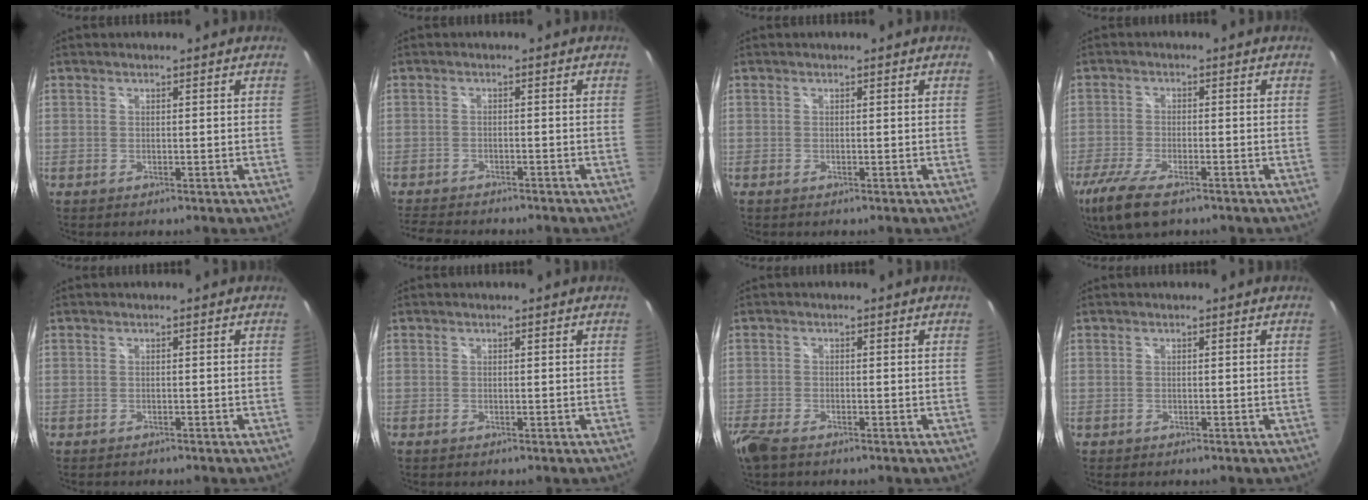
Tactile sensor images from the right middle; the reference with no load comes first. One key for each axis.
{"total": 7.5, "fx": -6.9, "fy": 1.5, "fz": 2.7, "tx": -0.071, "ty": -0.016, "tz": -0.110}
{"total": 0.0}
{"total": 10.3, "fx": -6.9, "fy": 3.3, "fz": 6.9, "tx": -0.167, "ty": -0.036, "tz": -0.132}
{"total": 0.6, "fx": -0.6, "fy": 0.1, "fz": 0.0, "tx": 0.000, "ty": -0.001, "tz": -0.011}
{"total": 0.0}
{"total": 5.4, "fx": -4.0, "fy": 1.8, "fz": 3.2, "tx": -0.089, "ty": -0.020, "tz": -0.081}
{"total": 0.0}